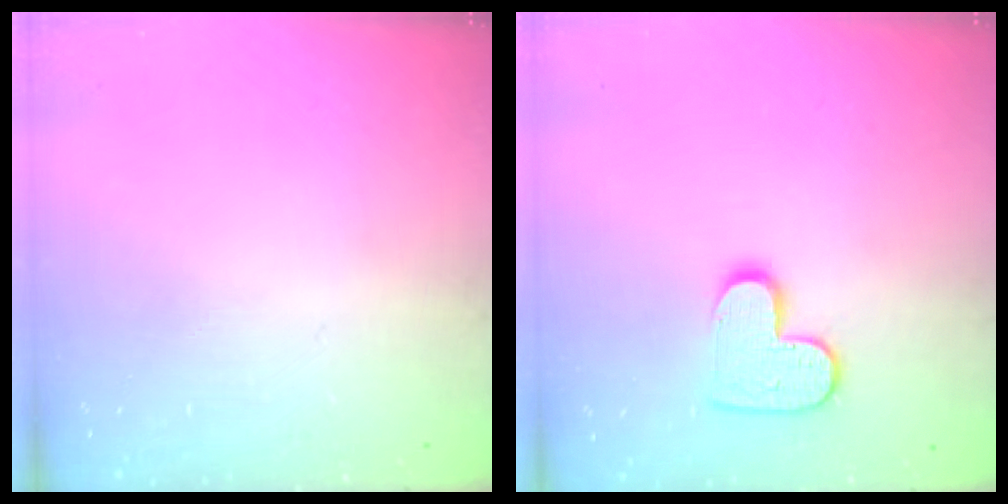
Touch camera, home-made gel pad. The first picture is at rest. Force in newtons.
{"total": 10.1, "press": 10.1, "slide": 0.3}